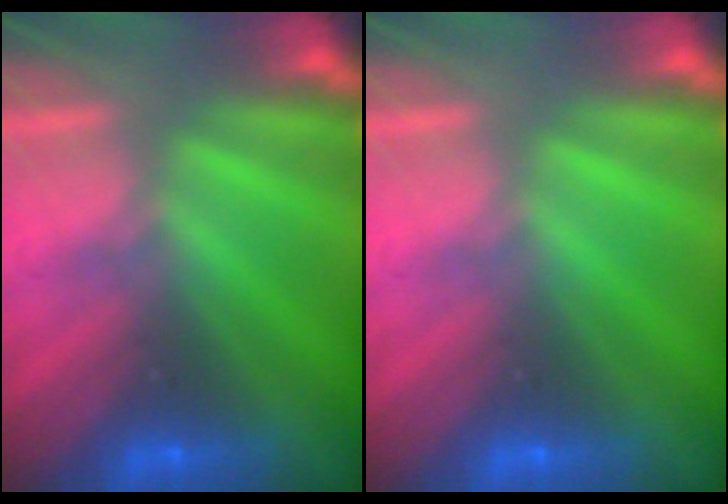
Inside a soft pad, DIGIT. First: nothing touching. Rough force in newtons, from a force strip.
{"total": 0.0}